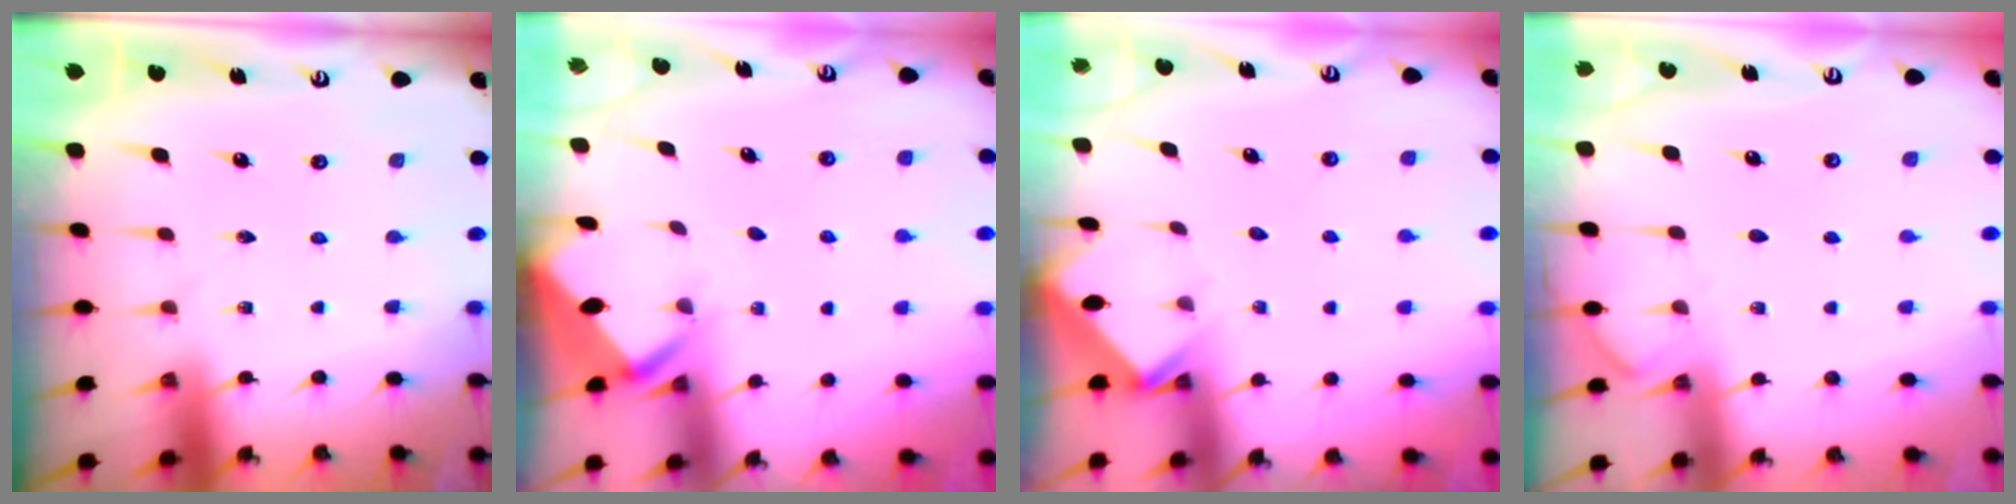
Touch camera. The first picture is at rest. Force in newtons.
{"total": 2.7, "press": 2.7, "slide": 0.1}
{"total": 3.5, "press": 3.5, "slide": 0.5}
{"total": 2.4, "press": 2.4, "slide": 0.4}